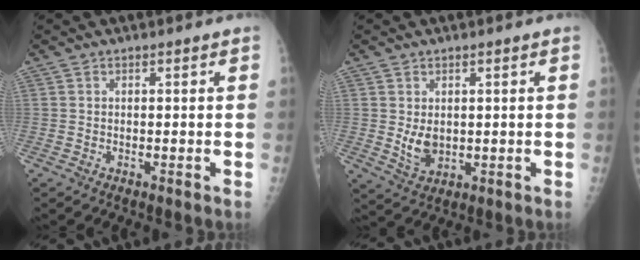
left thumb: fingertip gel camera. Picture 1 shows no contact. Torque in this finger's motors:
{"motor_torque": [0.25, 0.43, 0.48, -0.32, 0.01]}